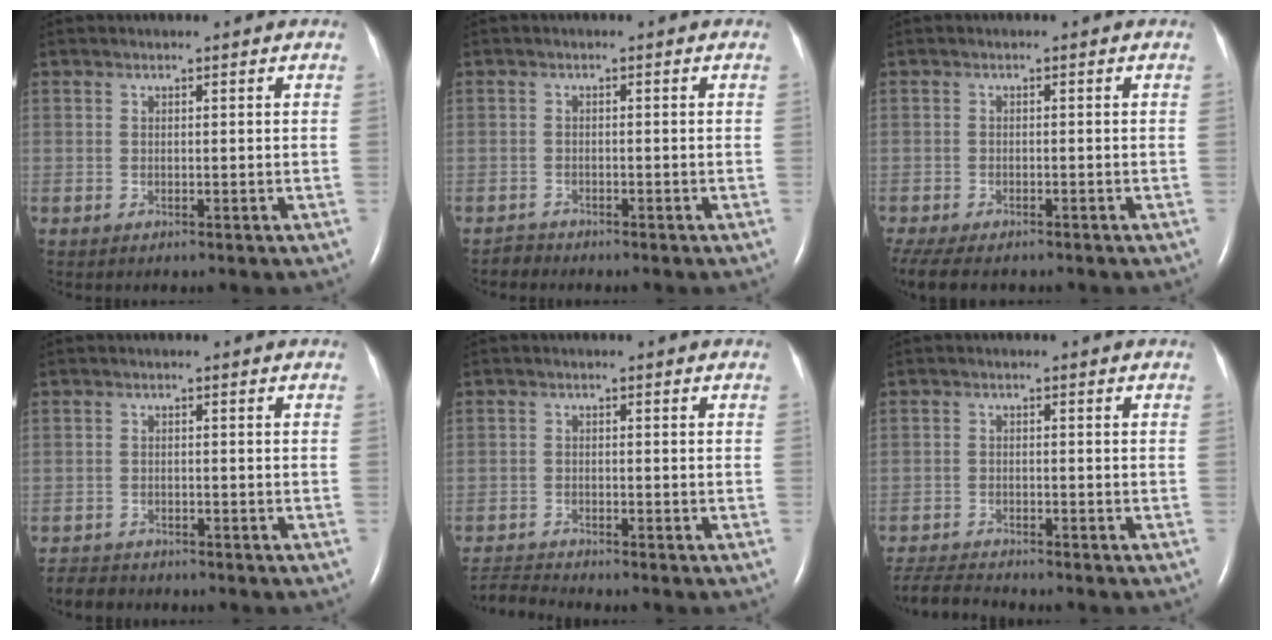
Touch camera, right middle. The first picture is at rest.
{"total": 1.3, "force": [-1.1, 0.1, -0.5], "torque": [0.010, -0.006, -0.022]}
{"total": 10.3, "force": [-8.0, 4.1, 5.2], "torque": [-0.122, -0.013, -0.112]}
{"total": 3.8, "force": [-3.6, 1.1, 0.1], "torque": [-0.006, -0.009, -0.060]}
{"total": 3.9, "force": [-3.8, -1.0, -0.2], "torque": [-0.003, -0.017, -0.071]}
{"total": 5.7, "force": [-5.6, -0.1, 0.9], "torque": [-0.018, -0.019, -0.099]}